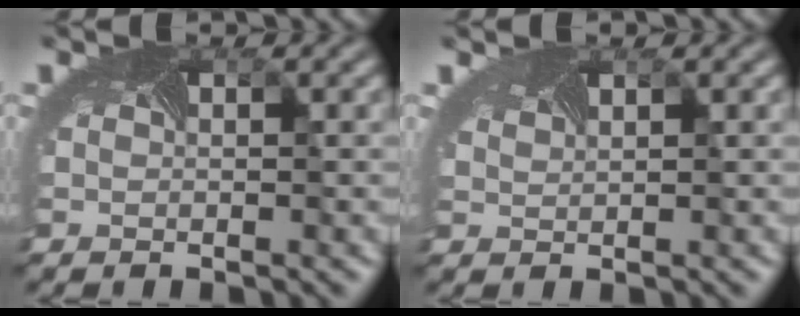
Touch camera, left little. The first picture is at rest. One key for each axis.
{"total": 2.1, "fx": 1.8, "fy": 0.5, "fz": 0.9, "tx": -0.021, "ty": 0.011, "tz": 0.024}